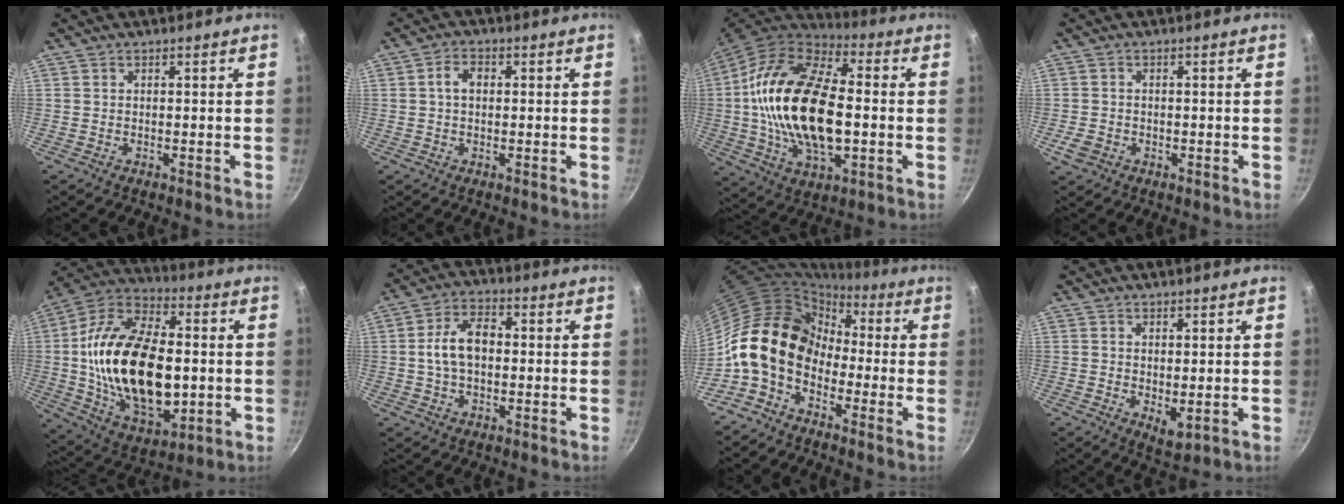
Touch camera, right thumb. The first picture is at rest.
{"total": 3.5, "force": [0.3, 2.5, 2.5], "torque": [-0.033, 0.010, 0.000]}
{"total": 25.1, "force": [-0.4, 13.6, 21.1], "torque": [-0.386, 0.019, -0.014]}
{"total": 3.4, "force": [-1.2, 2.7, 1.6], "torque": [-0.029, 0.007, -0.018]}
{"total": 28.3, "force": [-0.6, 16.4, 23.1], "torque": [-0.404, 0.012, -0.009]}
{"total": 8.8, "force": [0.1, 5.6, 6.8], "torque": [-0.108, 0.024, -0.006]}
{"total": 14.2, "force": [-2.4, 10.7, 9.1], "torque": [-0.123, 0.043, -0.064]}
{"total": 3.7, "force": [0.4, 2.1, 3.0], "torque": [-0.044, -0.018, 0.008]}